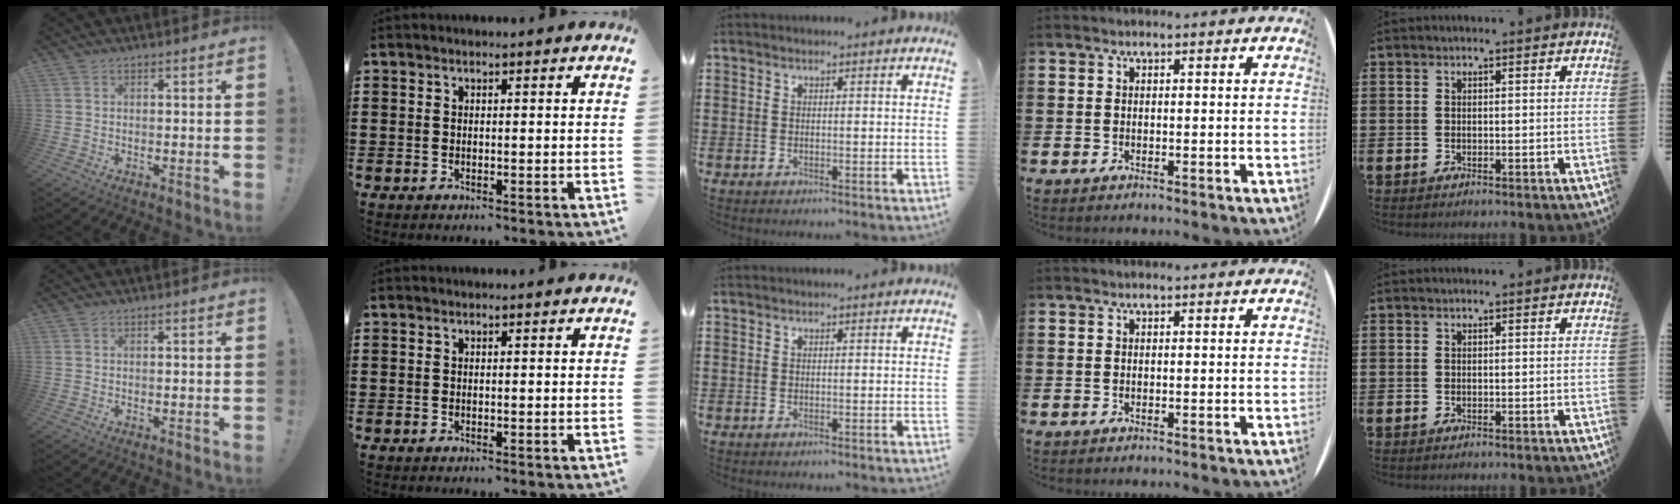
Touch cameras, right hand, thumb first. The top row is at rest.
{}